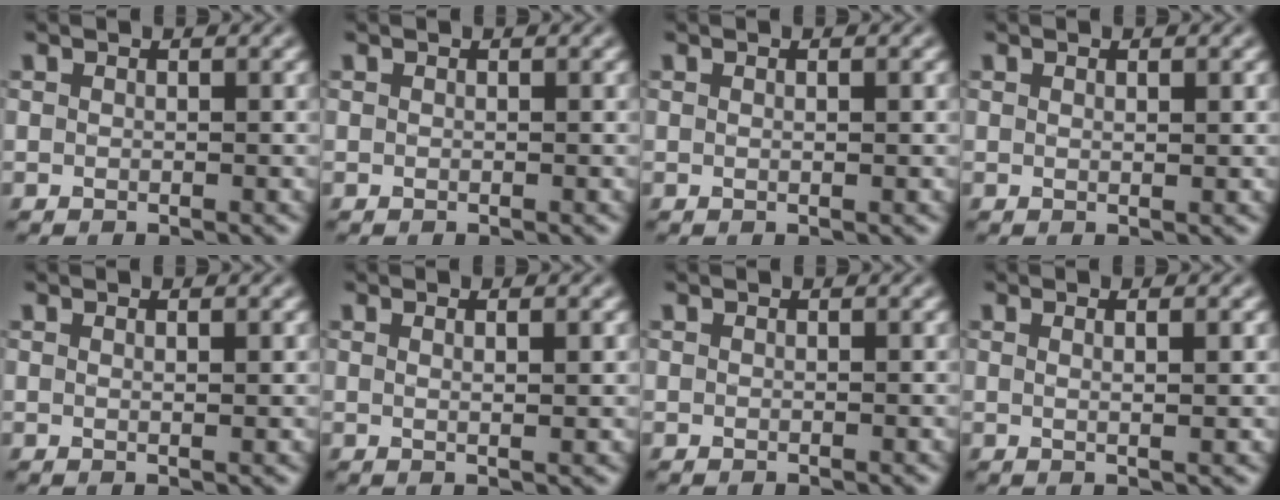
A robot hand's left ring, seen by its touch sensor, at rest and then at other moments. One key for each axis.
{"total": 0.0}
{"total": 0.8, "fx": 0.2, "fy": 0.2, "fz": 0.8, "tx": -0.010, "ty": 0.002, "tz": -0.001}
{"total": 0.8, "fx": 0.4, "fy": 0.1, "fz": 0.7, "tx": -0.010, "ty": 0.000, "tz": 0.006}
{"total": 1.1, "fx": 0.4, "fy": 0.3, "fz": 1.0, "tx": -0.013, "ty": 0.000, "tz": 0.004}
{"total": 2.3, "fx": 0.7, "fy": 0.6, "fz": 2.1, "tx": -0.022, "ty": -0.004, "tz": 0.004}
{"total": 0.0}
{"total": 2.7, "fx": 0.8, "fy": 0.8, "fz": 2.4, "tx": -0.023, "ty": -0.002, "tz": -0.003}